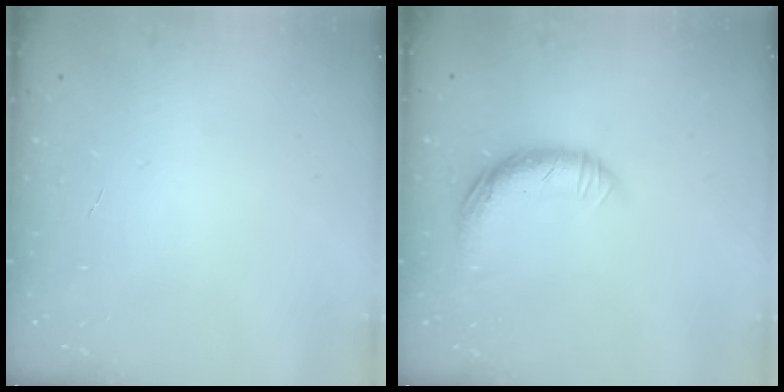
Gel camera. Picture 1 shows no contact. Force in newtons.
{"total": 11.4, "press": 11.3, "slide": 1.4}